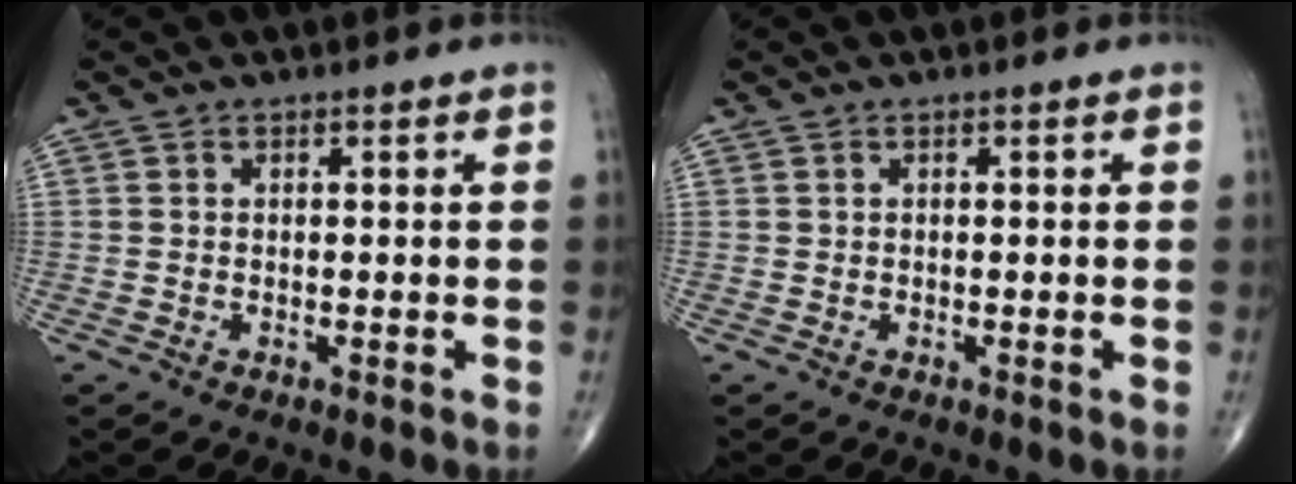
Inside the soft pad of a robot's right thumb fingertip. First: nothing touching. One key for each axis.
{"total": 0.0}